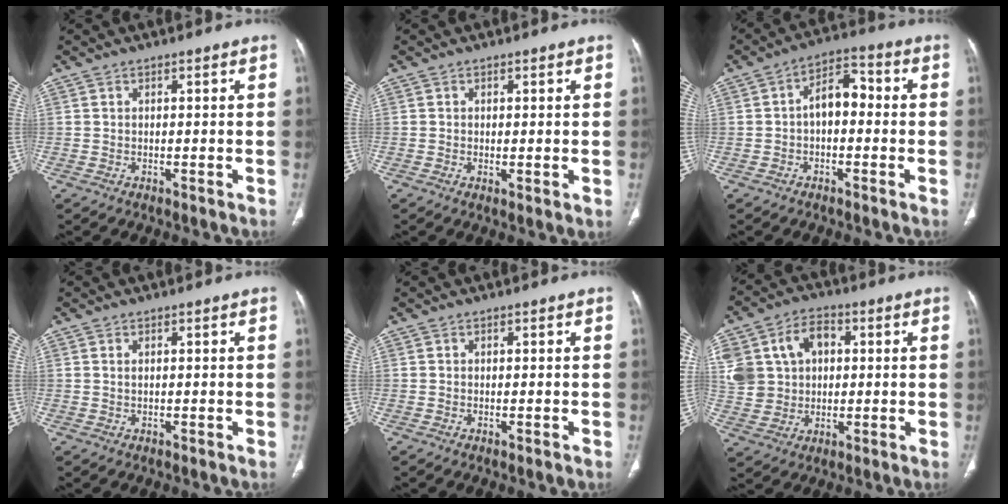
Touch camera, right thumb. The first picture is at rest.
{"total": 1.5, "force": [0.0, 0.5, 1.4], "torque": [-0.027, -0.008, 0.000]}
{"total": 7.0, "force": [-0.5, 4.3, 5.5], "torque": [-0.072, 0.031, -0.020]}
{"total": 0.6, "force": [0.3, 0.3, 0.5], "torque": [-0.012, 0.003, 0.007]}
{"total": 0.7, "force": [-0.3, 0.3, 0.6], "torque": [-0.008, -0.001, -0.004]}
{"total": 14.8, "force": [3.5, 11.9, 8.2], "torque": [-0.148, 0.019, 0.070]}